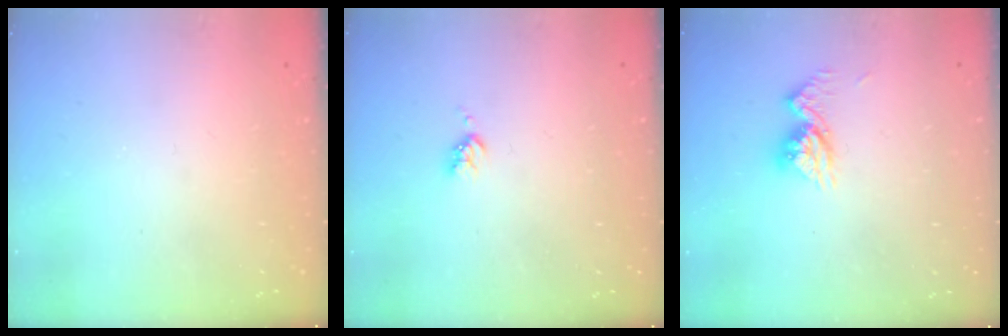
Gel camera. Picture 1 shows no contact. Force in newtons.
{"total": 3.2, "press": 3.2, "slide": 0.5}
{"total": 10.2, "press": 10.1, "slide": 1.0}